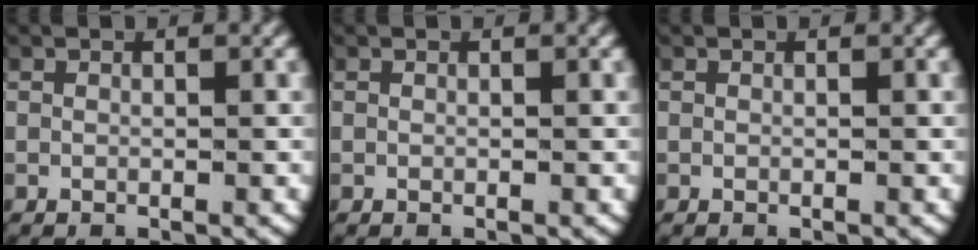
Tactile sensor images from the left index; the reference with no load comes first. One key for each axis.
{"total": 0.0}
{"total": 0.0}